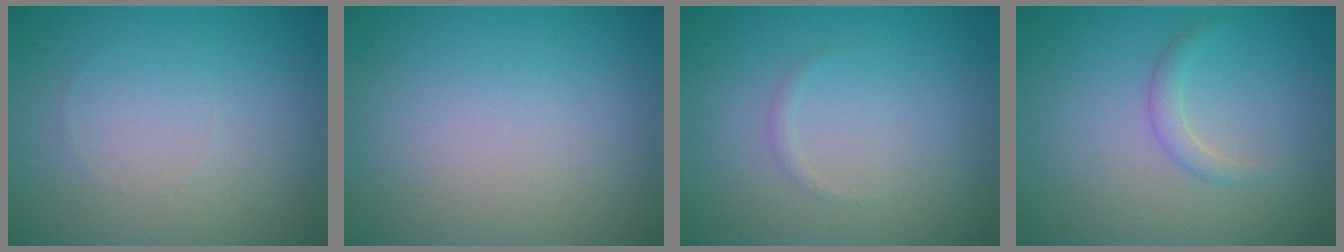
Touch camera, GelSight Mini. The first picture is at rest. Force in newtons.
{"total": 0.0}
{"total": 0.6, "press": 0.6, "slide": 0.0}
{"total": 1.3, "press": 1.3, "slide": 0.1}